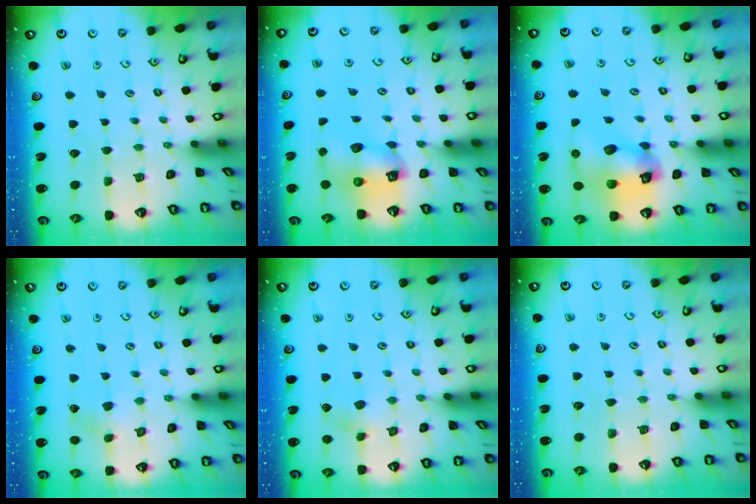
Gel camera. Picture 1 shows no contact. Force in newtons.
{"total": 7.4, "press": 7.4, "slide": 1.0}
{"total": 12.5, "press": 12.4, "slide": 1.9}
{"total": 2.8, "press": 2.7, "slide": 0.4}
{"total": 4.6, "press": 4.5, "slide": 0.9}
{"total": 0.0}